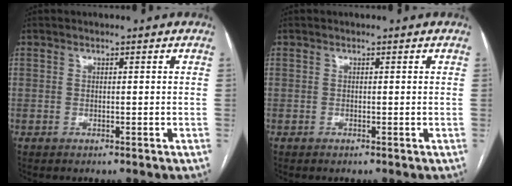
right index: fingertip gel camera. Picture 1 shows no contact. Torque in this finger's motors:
{"motor_torque": [0.07, -0.07, 0.03, 0.01]}